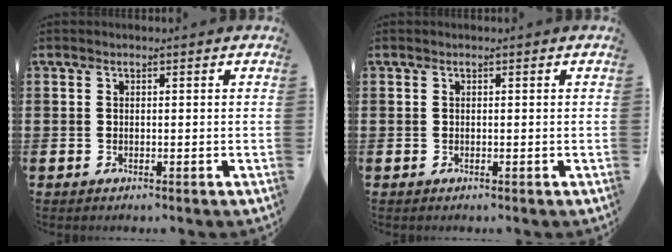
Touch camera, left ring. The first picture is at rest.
{"total": 0.0}